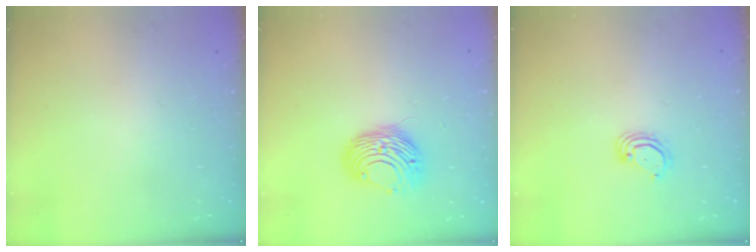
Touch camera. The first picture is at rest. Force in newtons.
{"total": 9.5, "press": 9.5, "slide": 0.1}
{"total": 3.6, "press": 3.6, "slide": 0.3}